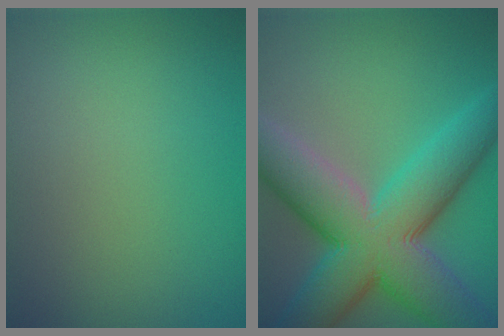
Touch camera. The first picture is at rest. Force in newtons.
{"total": 13.2, "press": 13.2, "slide": 0.4}